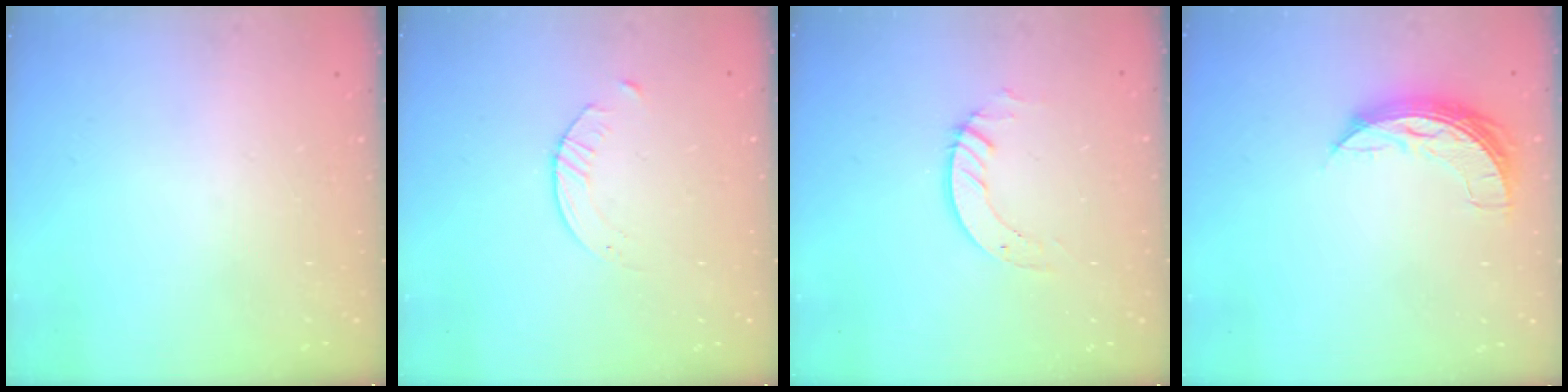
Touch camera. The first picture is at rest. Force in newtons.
{"total": 2.8, "press": 2.7, "slide": 0.3}
{"total": 3.4, "press": 3.4, "slide": 0.1}
{"total": 7.7, "press": 7.7, "slide": 0.4}